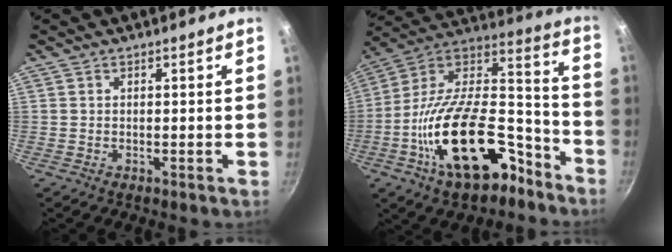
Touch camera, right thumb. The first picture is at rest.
{"total": 26.8, "force": [-12.5, 13.9, 19.3], "torque": [-0.285, 0.094, -0.202]}